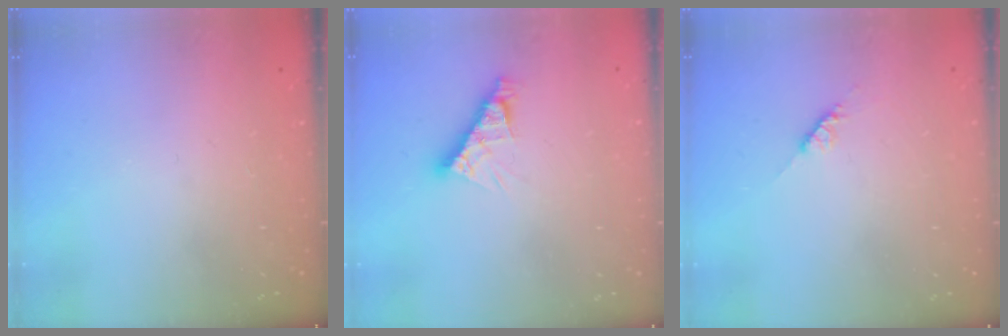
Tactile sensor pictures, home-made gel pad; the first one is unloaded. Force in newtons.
{"total": 8.2, "press": 8.2, "slide": 0.8}
{"total": 3.9, "press": 3.8, "slide": 0.6}